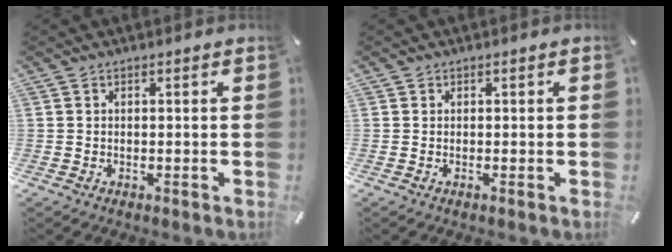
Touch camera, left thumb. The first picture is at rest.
{"total": 0.0}